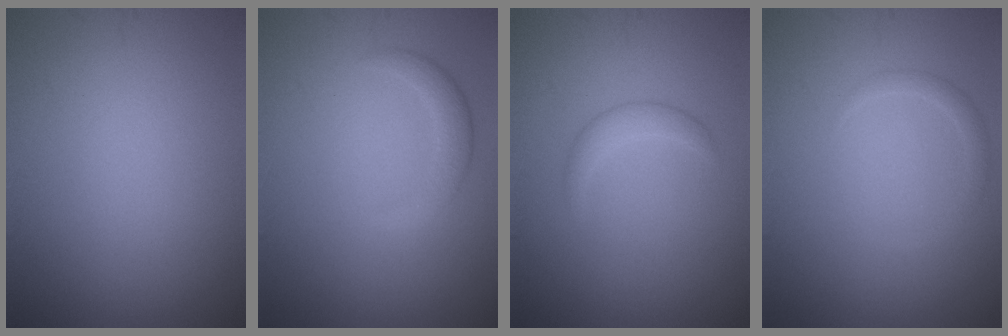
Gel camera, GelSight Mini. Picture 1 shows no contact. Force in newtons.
{"total": 2.0, "press": 2.0, "slide": 0.1}
{"total": 1.4, "press": 1.4, "slide": 0.1}
{"total": 1.1, "press": 1.1, "slide": 0.1}